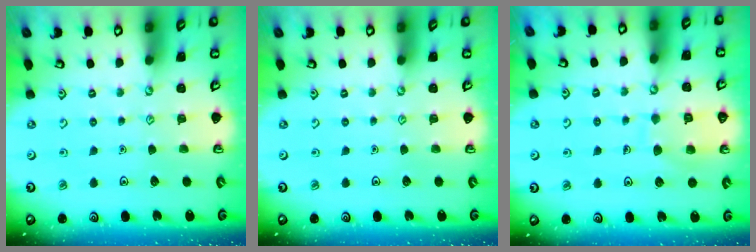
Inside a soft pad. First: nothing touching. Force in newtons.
{"total": 0.0}
{"total": 9.1, "press": 9.1, "slide": 0.7}